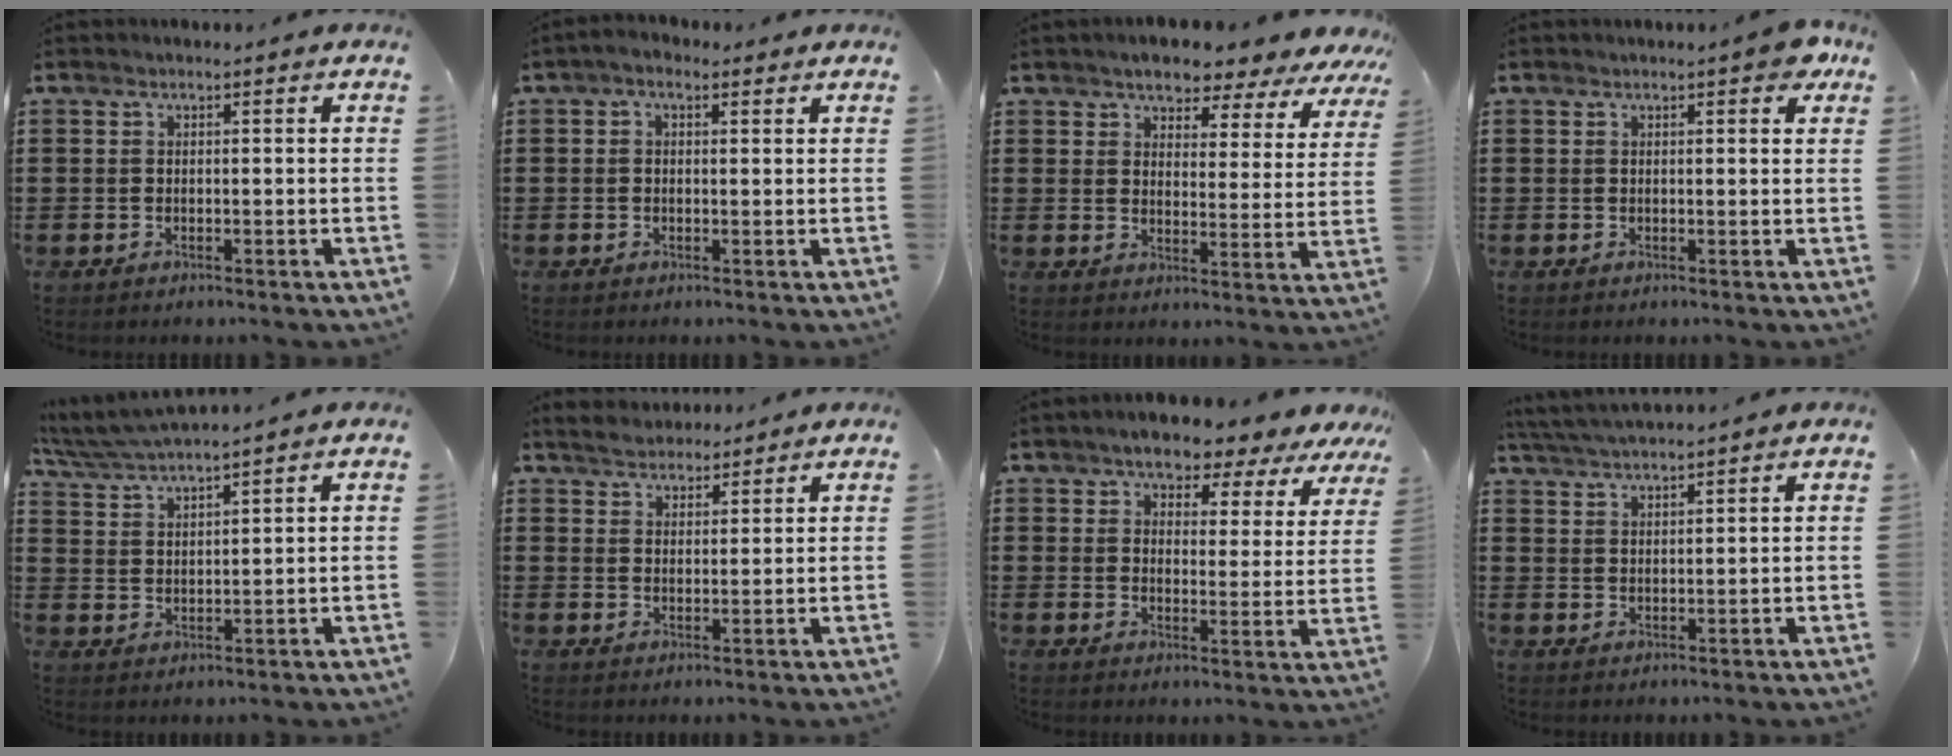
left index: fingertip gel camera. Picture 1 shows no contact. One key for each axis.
{"total": 1.5, "fx": 0.2, "fy": 1.0, "fz": 1.1, "tx": -0.024, "ty": 0.006, "tz": 0.002}
{"total": 4.7, "fx": 4.5, "fy": 1.0, "fz": 0.8, "tx": -0.036, "ty": -0.031, "tz": 0.073}
{"total": 2.4, "fx": 1.4, "fy": 0.6, "fz": 1.8, "tx": -0.024, "ty": 0.001, "tz": 0.021}
{"total": 4.7, "fx": 4.4, "fy": -0.1, "fz": 1.4, "tx": -0.044, "ty": -0.016, "tz": 0.080}
{"total": 3.4, "fx": 3.2, "fy": 1.2, "fz": 0.1, "tx": -0.015, "ty": 0.000, "tz": 0.060}
{"total": 5.3, "fx": 4.9, "fy": 1.5, "fz": 1.5, "tx": -0.049, "ty": -0.024, "tz": 0.081}
{"total": 3.4, "fx": 3.3, "fy": -0.3, "fz": 0.7, "tx": -0.025, "ty": -0.008, "tz": 0.062}